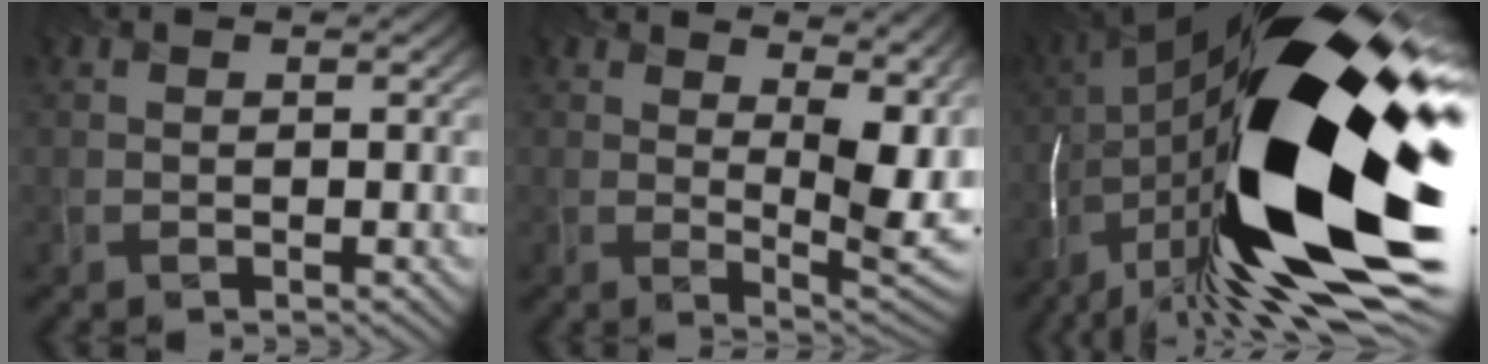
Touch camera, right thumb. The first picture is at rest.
{"total": 9.5, "force": [3.6, 3.9, 7.9], "torque": [-0.124, -0.001, 0.066]}
{"total": 23.5, "force": [-4.4, 8.4, 21.5], "torque": [-0.407, -0.008, -0.091]}